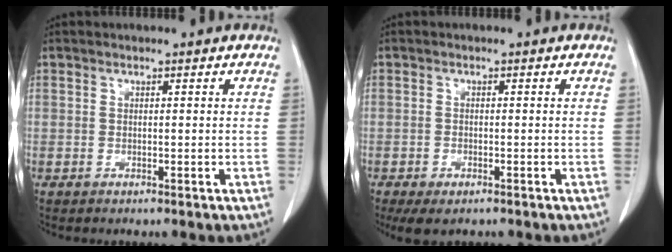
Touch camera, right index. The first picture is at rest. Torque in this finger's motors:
{"motor_torque": [0.46, -0.39, 0.22, 0.05]}